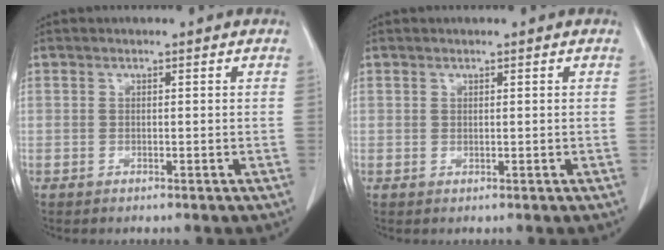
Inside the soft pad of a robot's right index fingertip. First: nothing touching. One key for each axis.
{"total": 0.0}